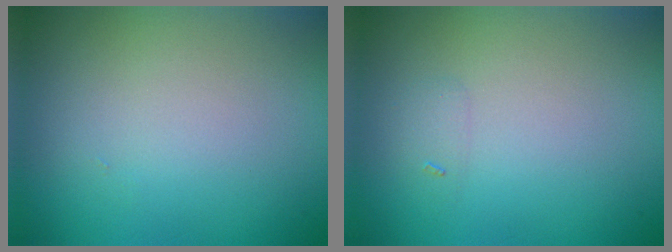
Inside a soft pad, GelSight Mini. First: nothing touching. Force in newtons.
{"total": 0.6, "press": 0.6, "slide": 0.0}